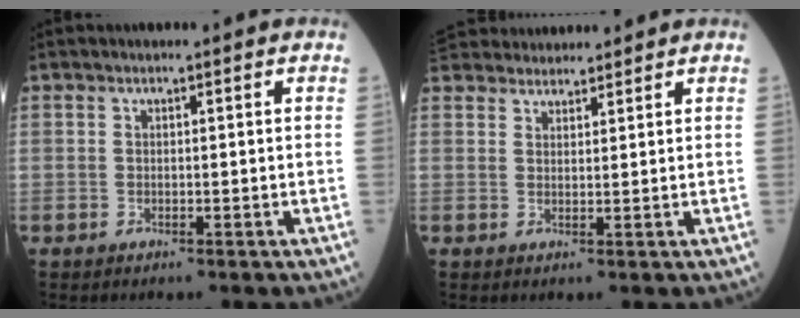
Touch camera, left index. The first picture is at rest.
{"total": 8.7, "force": [8.2, 2.5, 1.6], "torque": [-0.025, 0.032, 0.133]}